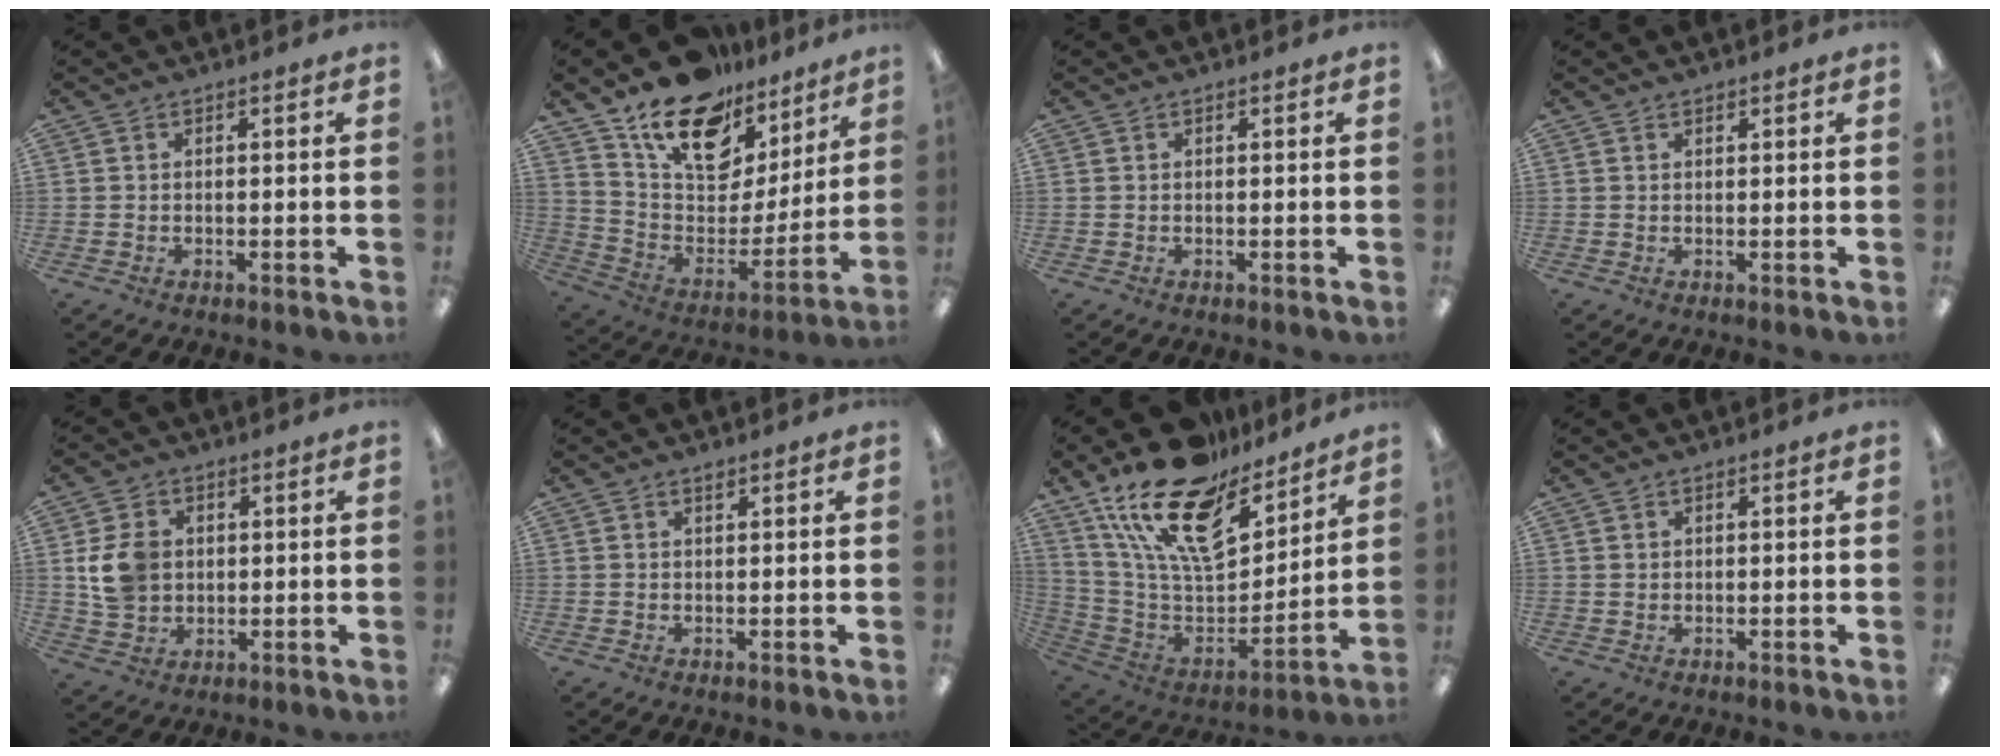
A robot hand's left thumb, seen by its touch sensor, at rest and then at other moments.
{"total": 18.7, "force": [13.3, 10.3, 8.2], "torque": [-0.146, -0.087, 0.240]}
{"total": 0.0}
{"total": 0.7, "force": [0.6, 0.3, 0.2], "torque": [-0.004, 0.000, 0.012]}
{"total": 8.5, "force": [1.5, 7.0, 4.6], "torque": [-0.094, 0.010, 0.031]}
{"total": 0.9, "force": [0.8, 0.2, 0.4], "torque": [-0.009, 0.001, 0.015]}
{"total": 22.4, "force": [15.1, 10.5, 12.8], "torque": [-0.229, -0.100, 0.267]}
{"total": 0.8, "force": [0.5, 0.5, 0.1], "torque": [-0.003, 0.001, 0.010]}